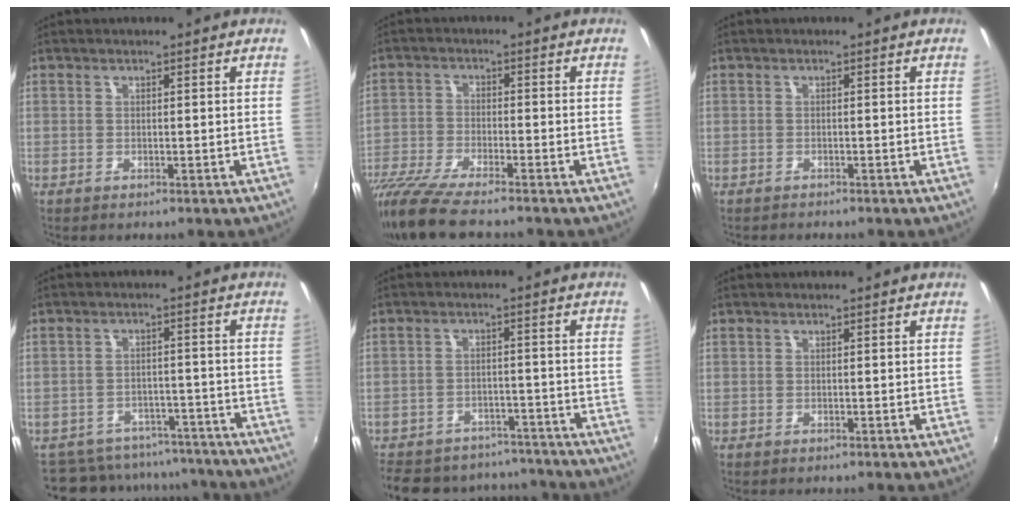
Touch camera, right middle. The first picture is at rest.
{"total": 11.1, "force": [-9.2, 1.0, 6.0], "torque": [-0.140, -0.038, -0.175]}
{"total": 0.7, "force": [-0.7, 0.0, 0.1], "torque": [-0.004, -0.004, -0.010]}
{"total": 13.7, "force": [-12.2, 5.5, 3.0], "torque": [-0.067, 0.023, -0.155]}
{"total": 19.6, "force": [-16.4, 8.4, 6.6], "torque": [-0.158, 0.025, -0.210]}
{"total": 0.0}